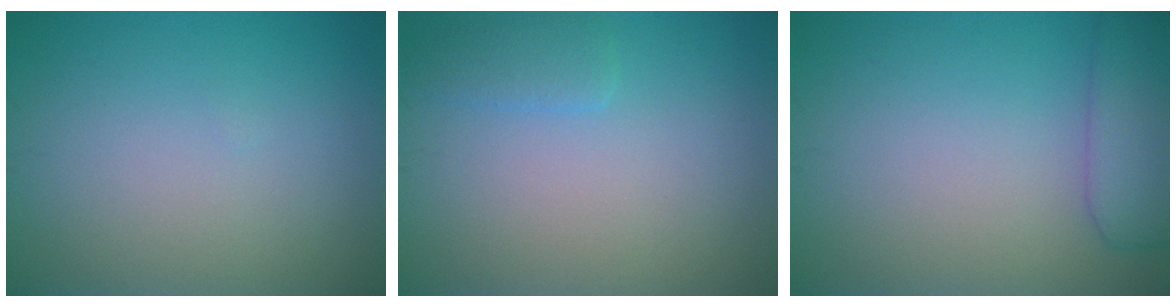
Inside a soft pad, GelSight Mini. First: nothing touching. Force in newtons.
{"total": 1.6, "press": 1.5, "slide": 0.2}
{"total": 4.2, "press": 4.2, "slide": 0.3}